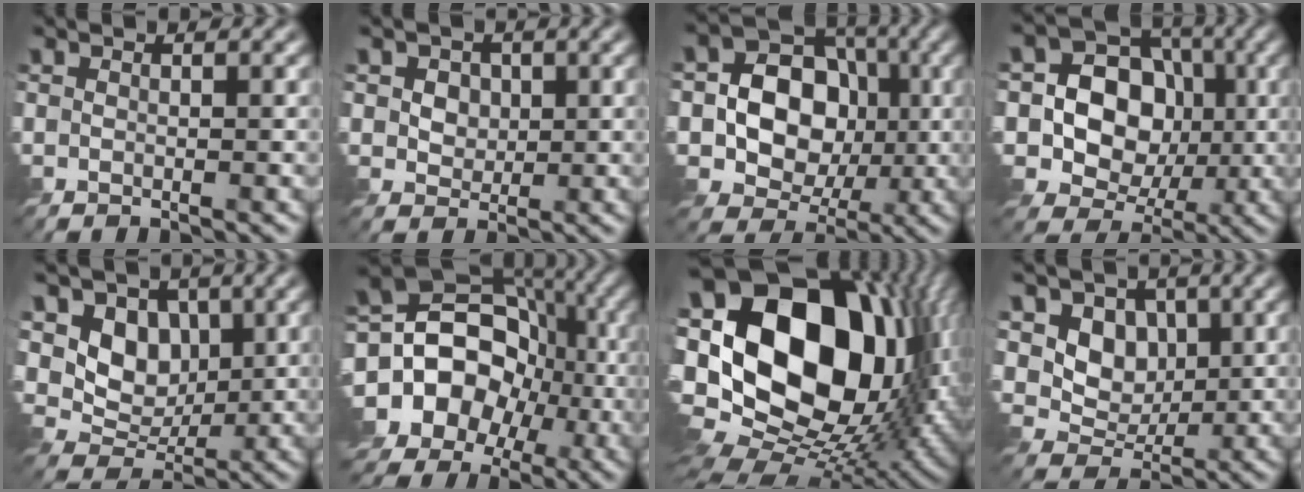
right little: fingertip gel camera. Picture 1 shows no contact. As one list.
[{"total": 2.7, "force": [0.8, 2.2, 1.3], "torque": [-0.036, -0.001, 0.018]}, {"total": 9.2, "force": [-0.3, 7.9, 4.8], "torque": [-0.067, 0.014, -0.022]}, {"total": 9.6, "force": [0.2, 8.4, 4.7], "torque": [-0.078, 0.020, -0.021]}, {"total": 5.2, "force": [1.2, 4.1, 2.9], "torque": [-0.053, -0.013, 0.007]}, {"total": 14.7, "force": [-4.8, 12.4, 6.4], "torque": [-0.114, 0.015, -0.103]}, {"total": 21.7, "force": [2.7, 15.2, 15.2], "torque": [-0.337, 0.021, 0.061]}, {"total": 5.0, "force": [1.3, 4.0, 2.7], "torque": [-0.056, -0.014, 0.012]}]